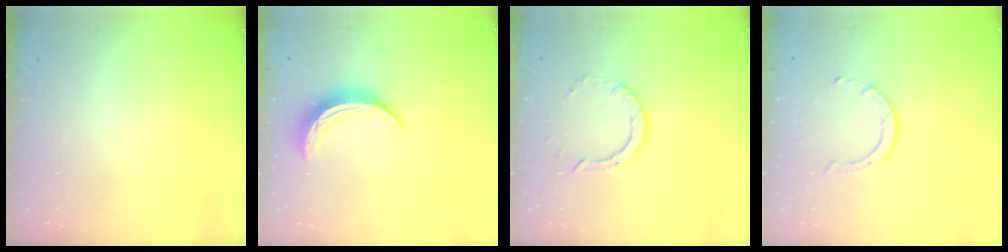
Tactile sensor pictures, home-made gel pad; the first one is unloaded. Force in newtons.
{"total": 9.3, "press": 9.3, "slide": 0.3}
{"total": 4.7, "press": 4.7, "slide": 0.4}
{"total": 2.3, "press": 2.3, "slide": 0.3}